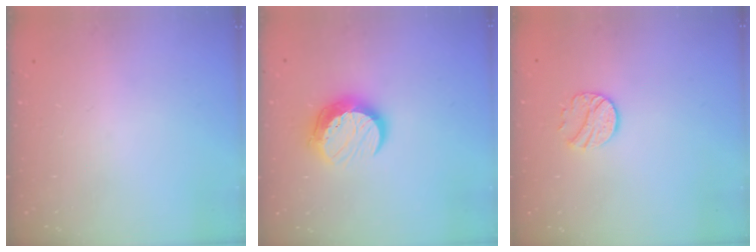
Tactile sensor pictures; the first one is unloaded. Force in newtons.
{"total": 11.4, "press": 11.4, "slide": 0.9}
{"total": 9.4, "press": 9.4, "slide": 0.7}